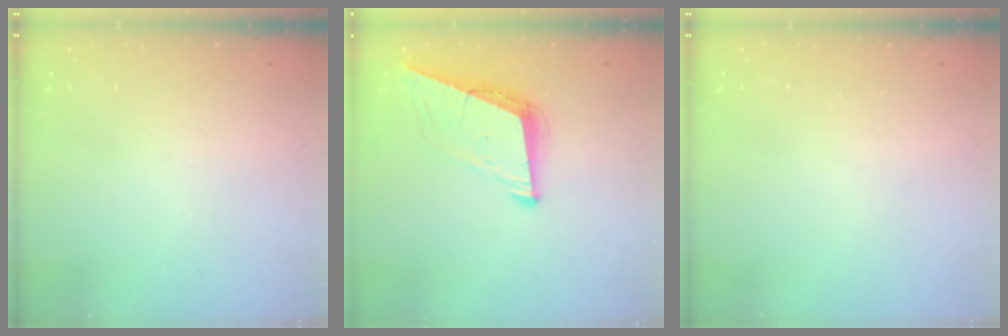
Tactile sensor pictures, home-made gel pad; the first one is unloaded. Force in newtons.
{"total": 8.3, "press": 7.8, "slide": 3.1}
{"total": 0.0}